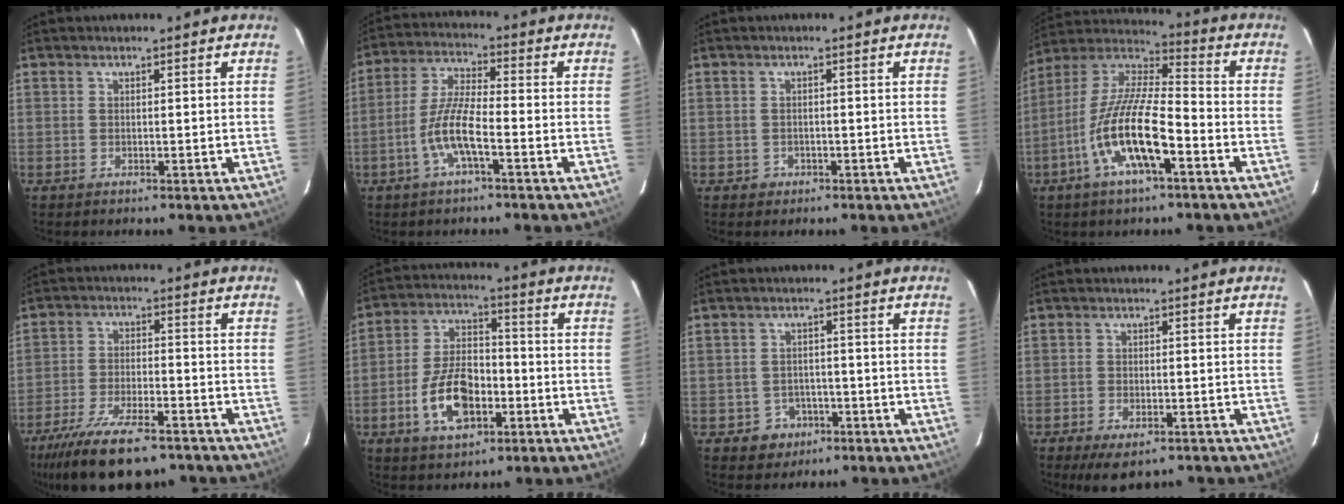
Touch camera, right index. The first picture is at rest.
{"total": 8.5, "force": [-3.6, 1.5, 7.5], "torque": [-0.159, 0.004, -0.071]}
{"total": 1.7, "force": [-0.8, 1.5, 0.2], "torque": [-0.004, 0.003, -0.007]}
{"total": 16.2, "force": [-6.9, 4.2, 14.1], "torque": [-0.281, -0.011, -0.136]}
{"total": 17.3, "force": [-13.0, 5.6, 10.0], "torque": [-0.208, -0.036, -0.211]}
{"total": 12.7, "force": [-4.6, 7.0, 9.5], "torque": [-0.190, 0.010, -0.073]}
{"total": 4.8, "force": [-2.3, 4.2, 0.5], "torque": [-0.025, 0.015, -0.023]}
{"total": 7.1, "force": [-5.0, 3.1, 4.0], "torque": [-0.086, -0.019, -0.074]}